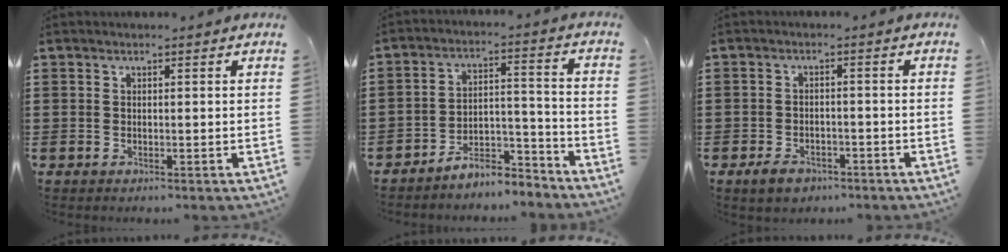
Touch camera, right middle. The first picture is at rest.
{"total": 6.8, "force": [-6.6, 1.1, 1.0], "torque": [-0.011, 0.017, -0.130]}
{"total": 3.0, "force": [-2.4, 1.5, 0.9], "torque": [-0.018, 0.005, -0.049]}